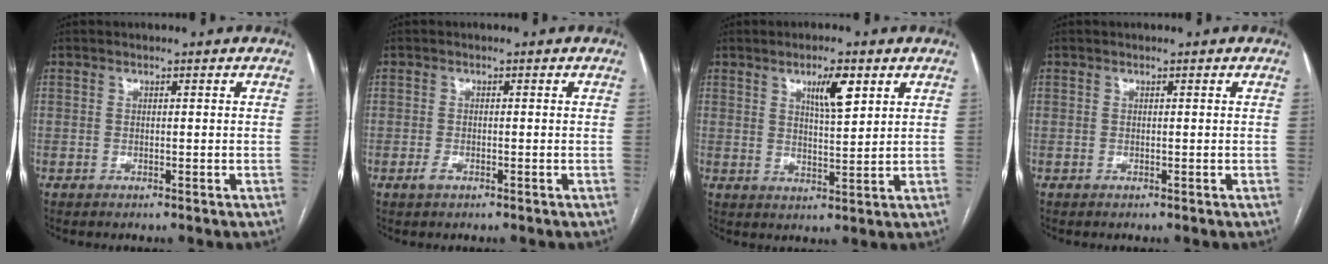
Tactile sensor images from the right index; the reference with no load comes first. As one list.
[{"total": 1.3, "force": [-0.8, 0.6, 0.8], "torque": [-0.016, 0.001, -0.011]}, {"total": 5.7, "force": [3.0, 1.1, 4.7], "torque": [-0.081, 0.000, 0.050]}, {"total": 0.0}]